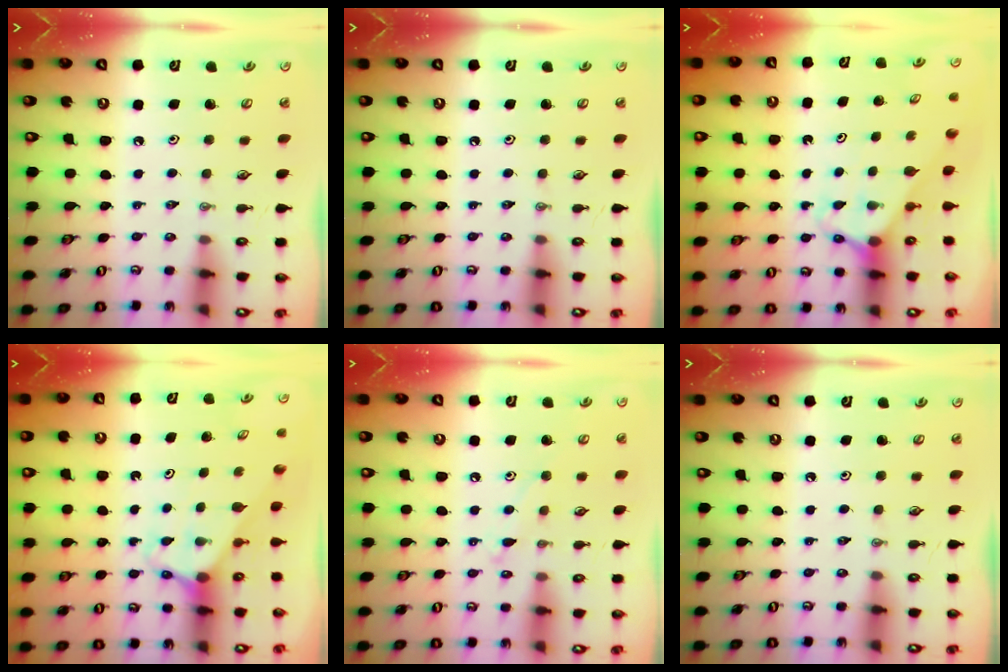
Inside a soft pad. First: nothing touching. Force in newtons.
{"total": 0.0}
{"total": 2.7, "press": 2.7, "slide": 0.2}
{"total": 2.7, "press": 2.7, "slide": 0.2}
{"total": 7.1, "press": 7.0, "slide": 0.6}
{"total": 0.0}